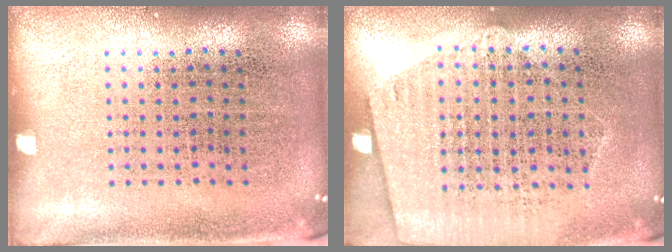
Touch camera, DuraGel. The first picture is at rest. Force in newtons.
{"total": 1.3, "press": 1.2, "slide": 0.5}